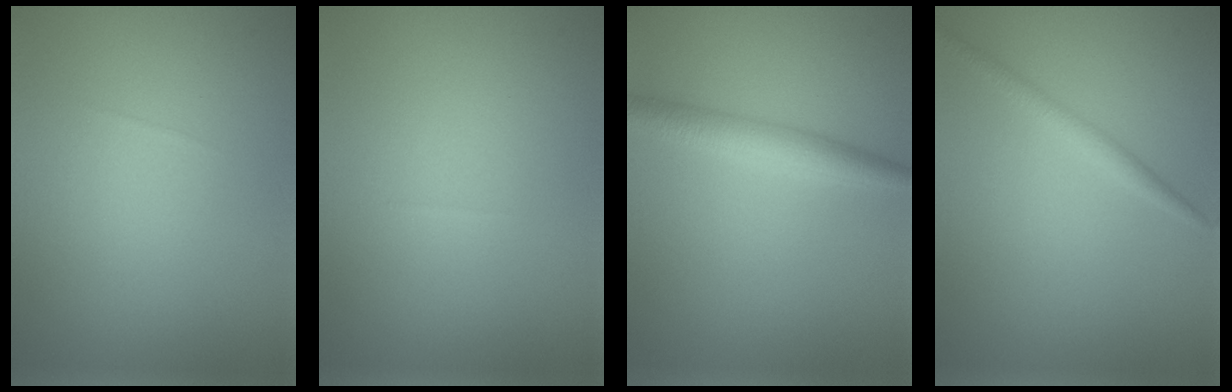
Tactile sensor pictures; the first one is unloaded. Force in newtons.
{"total": 0.0}
{"total": 3.0, "press": 3.0, "slide": 0.1}
{"total": 1.5, "press": 1.5, "slide": 0.0}